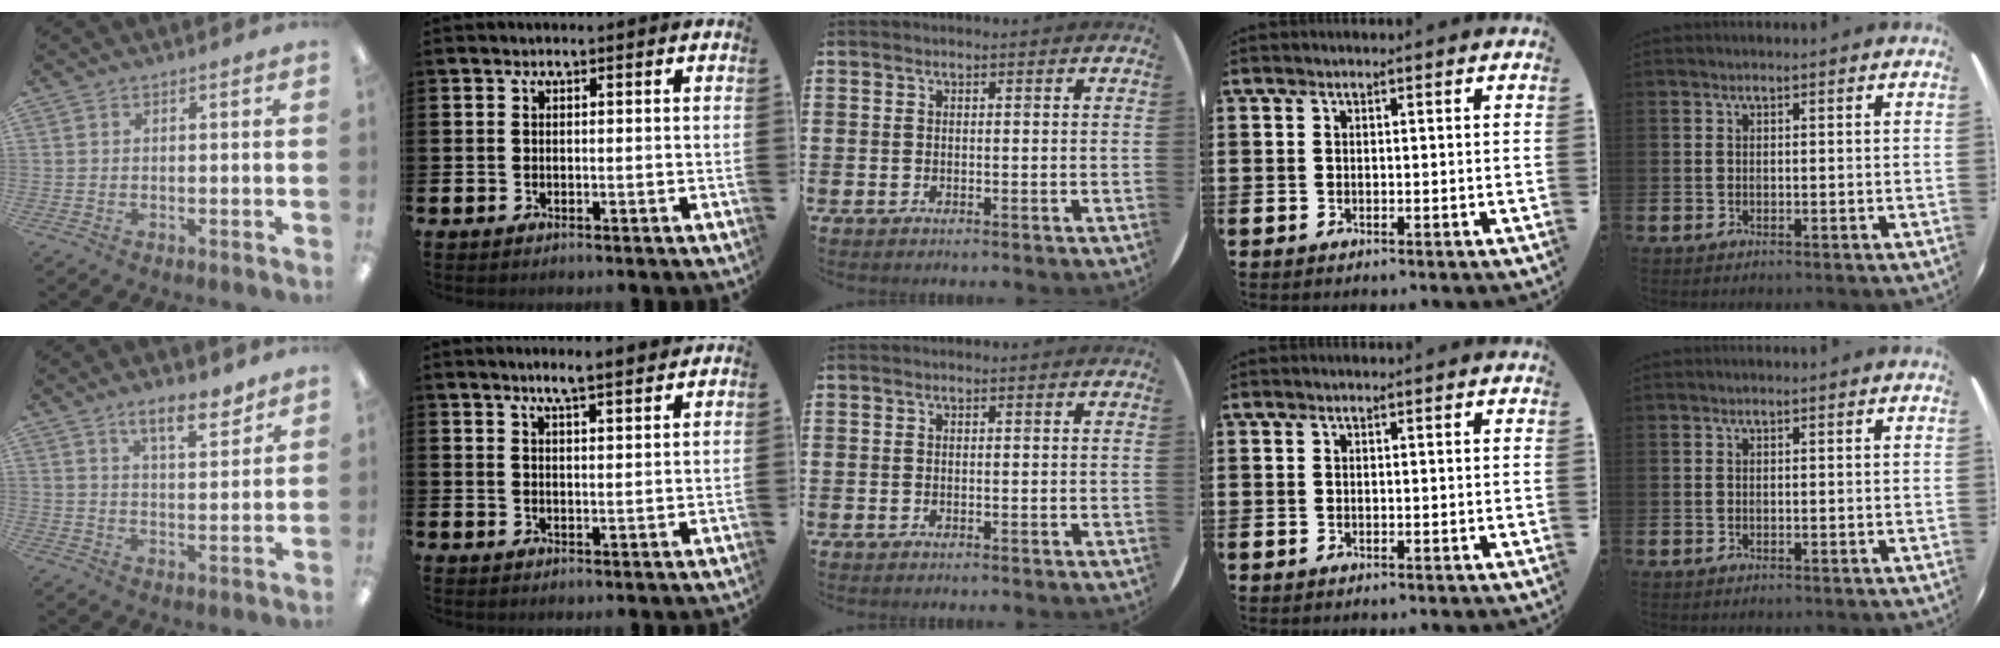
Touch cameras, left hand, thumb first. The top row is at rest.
{"thumb": {"total": 8.1, "force": [6.2, 2.7, 4.4], "torque": [-0.062, -0.034, 0.104]}, "index": {"total": 4.2, "force": [3.9, 0.0, 1.5], "torque": [-0.028, -0.017, 0.066]}}